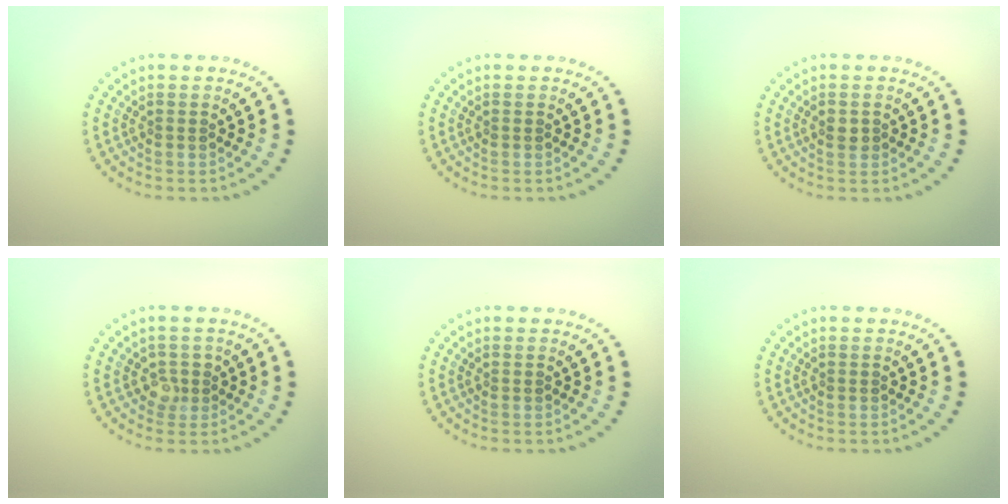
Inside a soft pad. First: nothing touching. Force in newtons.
{"total": 0.0}
{"total": 1.1, "press": 1.1, "slide": 0.1}
{"total": 1.6, "press": 1.3, "slide": 1.0}
{"total": 0.0}
{"total": 0.0}